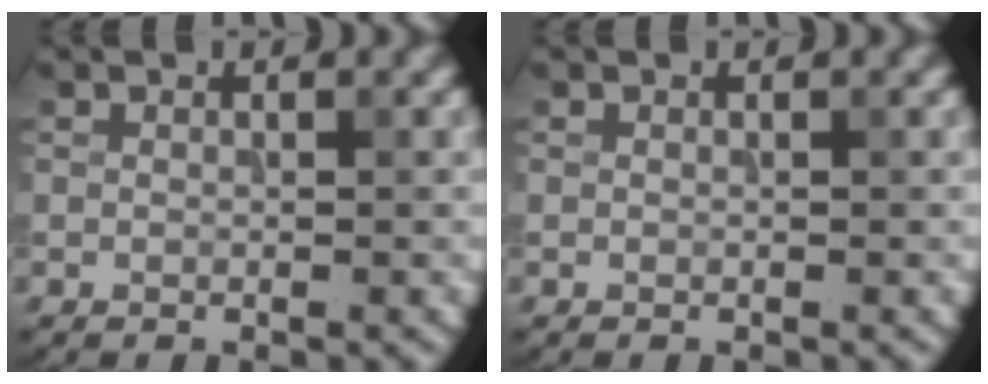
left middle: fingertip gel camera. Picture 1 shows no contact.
{"total": 0.0}